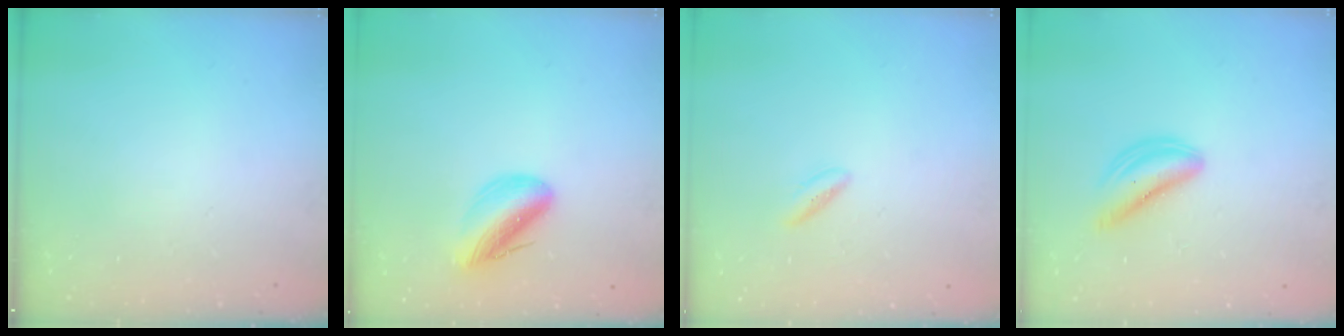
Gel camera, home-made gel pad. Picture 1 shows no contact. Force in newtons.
{"total": 10.5, "press": 10.1, "slide": 2.7}
{"total": 2.1, "press": 1.9, "slide": 0.9}
{"total": 5.6, "press": 5.6, "slide": 0.5}